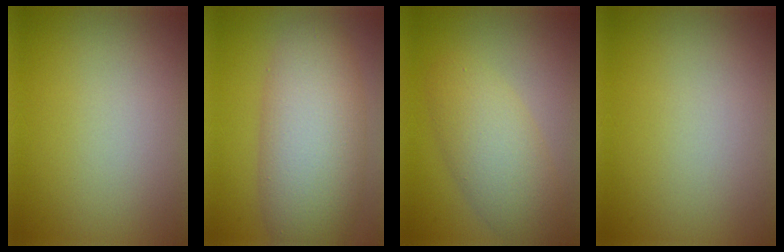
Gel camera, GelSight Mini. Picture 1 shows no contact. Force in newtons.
{"total": 8.6, "press": 8.6, "slide": 0.2}
{"total": 4.9, "press": 4.9, "slide": 0.2}
{"total": 0.0}